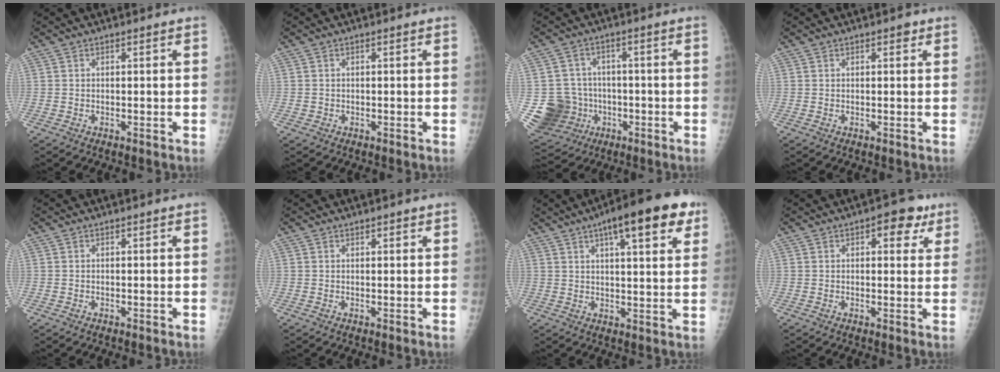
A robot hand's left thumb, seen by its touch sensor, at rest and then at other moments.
{"total": 0.7, "force": [-0.2, 0.7, -0.1], "torque": [0.006, 0.005, -0.005]}
{"total": 12.1, "force": [-2.6, 11.4, 3.3], "torque": [-0.058, 0.025, -0.027]}
{"total": 0.9, "force": [0.4, 0.5, 0.6], "torque": [-0.001, 0.000, 0.002]}
{"total": 0.0}
{"total": 1.0, "force": [0.6, 0.4, 0.6], "torque": [-0.005, -0.001, 0.008]}
{"total": 15.3, "force": [7.8, 4.3, 12.4], "torque": [-0.151, -0.007, 0.106]}
{"total": 5.8, "force": [2.7, 3.1, 4.0], "torque": [-0.021, -0.003, 0.025]}